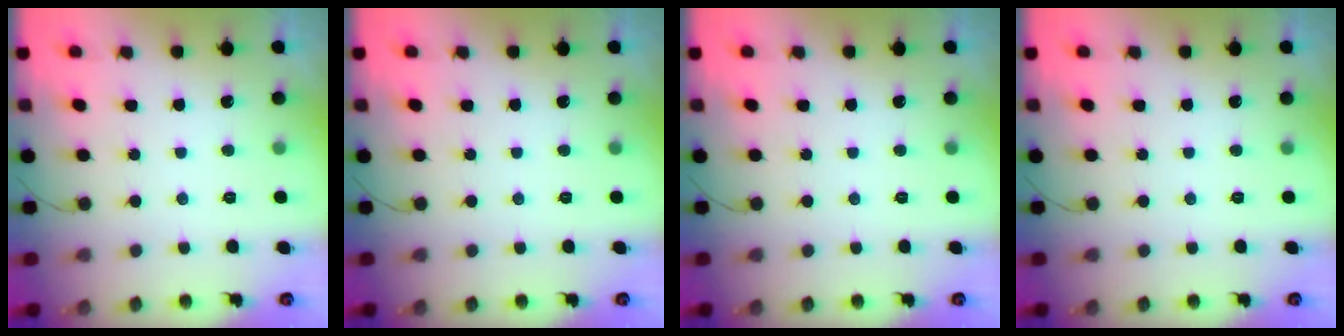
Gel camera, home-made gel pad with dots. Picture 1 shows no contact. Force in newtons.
{"total": 0.0}
{"total": 0.0}
{"total": 0.0}